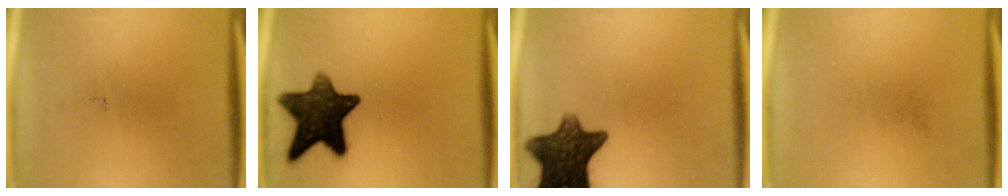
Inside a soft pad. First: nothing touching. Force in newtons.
{"total": 13.5}
{"total": 11.6}
{"total": 0.0}